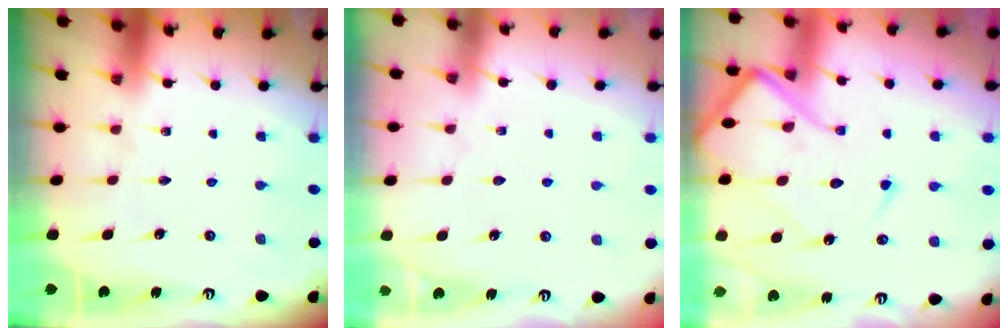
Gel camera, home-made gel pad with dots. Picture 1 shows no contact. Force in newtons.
{"total": 2.4, "press": 2.4, "slide": 0.3}
{"total": 15.7, "press": 15.6, "slide": 1.4}